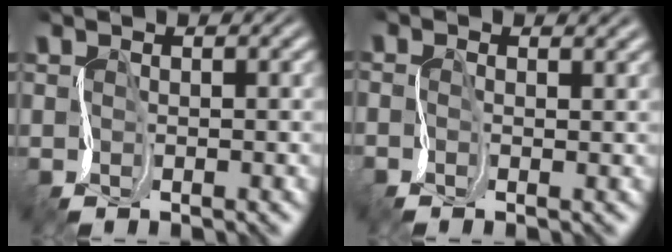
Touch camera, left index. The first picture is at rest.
{"total": 1.5, "force": [0.0, 0.9, 1.3], "torque": [-0.002, 0.001, -0.007]}